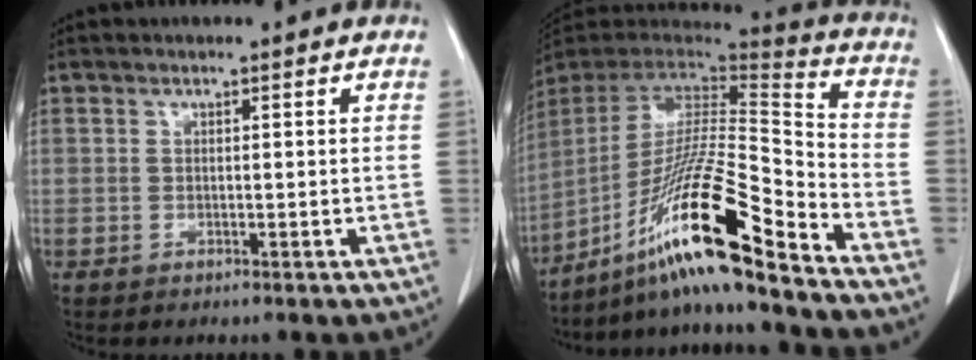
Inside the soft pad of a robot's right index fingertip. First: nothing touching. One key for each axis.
{"total": 22.1, "fx": -14.6, "fy": 0.2, "fz": 16.6, "tx": -0.322, "ty": -0.020, "tz": -0.271}